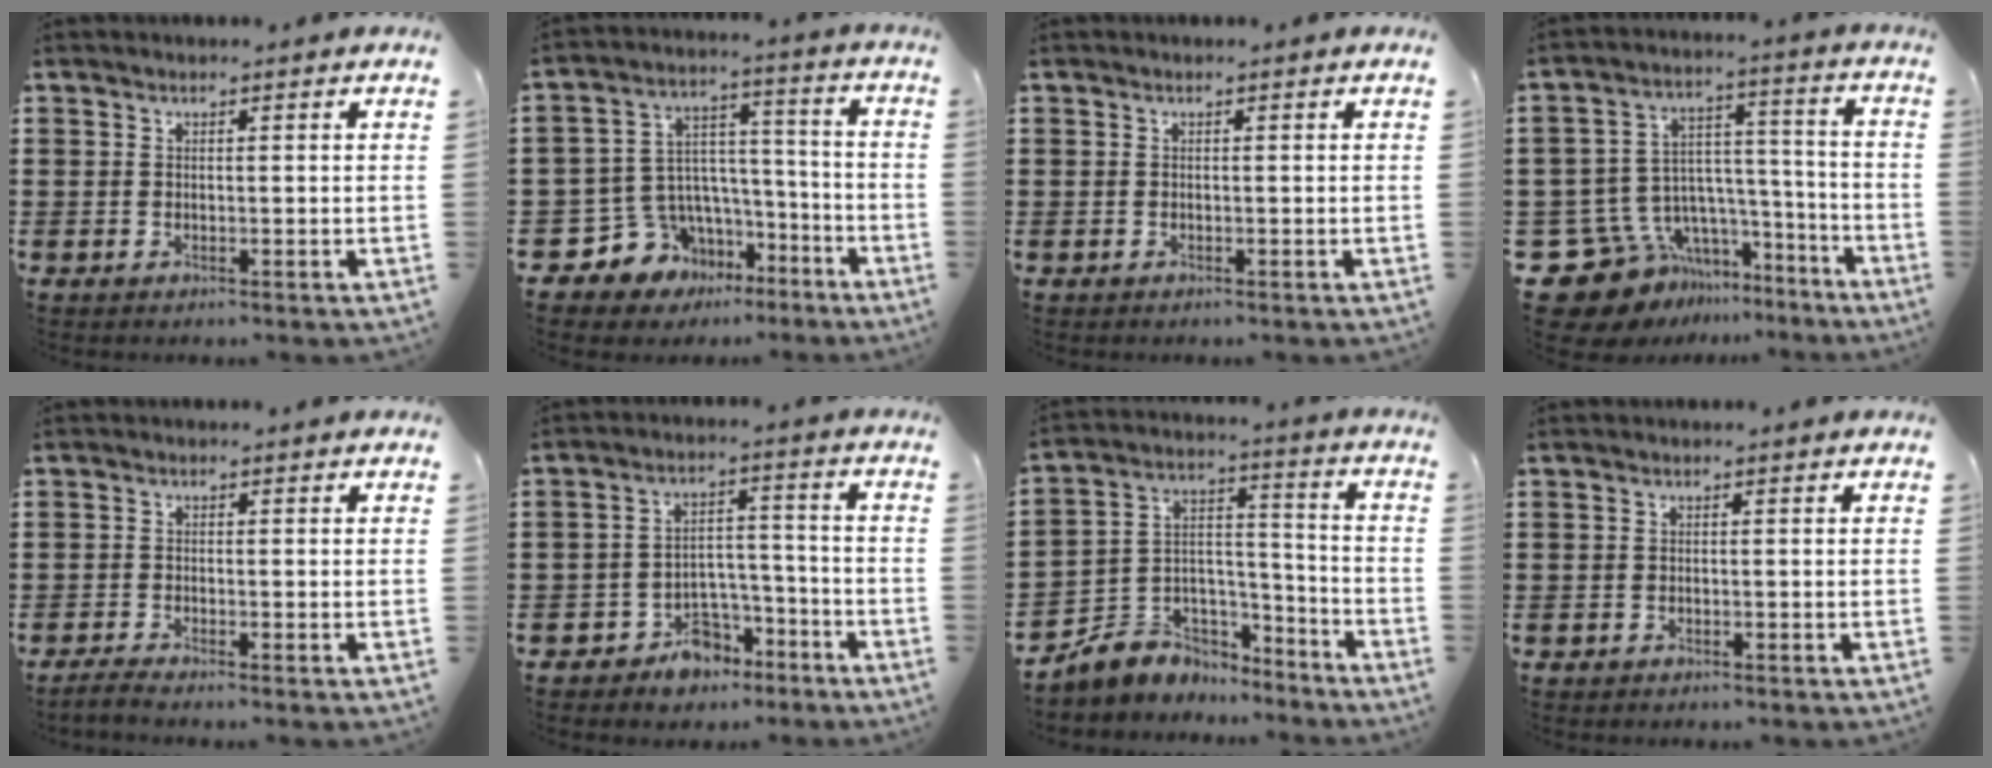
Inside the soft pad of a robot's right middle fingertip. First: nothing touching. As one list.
[{"total": 7.8, "force": [-4.3, 6.5, 0.3], "torque": [-0.045, 0.000, -0.075]}, {"total": 0.0}, {"total": 11.0, "force": [-8.1, 7.1, 2.2], "torque": [-0.081, 0.009, -0.150]}, {"total": 1.1, "force": [-1.0, -0.1, 0.5], "torque": [-0.009, -0.004, -0.018]}, {"total": 5.6, "force": [-4.8, 2.7, 0.8], "torque": [-0.018, 0.016, -0.094]}, {"total": 6.4, "force": [-4.8, 4.1, -1.0], "torque": [-0.011, 0.000, -0.098]}, {"total": 0.6, "force": [-0.6, 0.3, -0.1], "torque": [0.000, -0.001, -0.012]}]